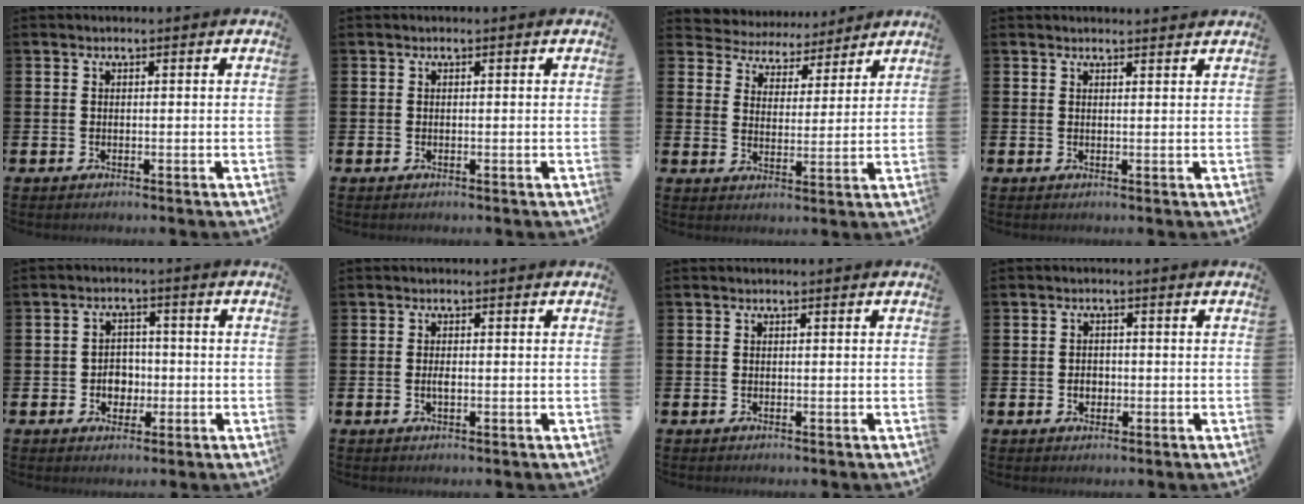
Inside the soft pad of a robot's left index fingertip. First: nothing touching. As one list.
[{"total": 0.0}, {"total": 5.0, "force": [4.5, 2.0, -0.6], "torque": [-0.018, -0.038, 0.078]}, {"total": 1.1, "force": [1.1, 0.0, 0.0], "torque": [0.008, -0.008, 0.019]}, {"total": 3.4, "force": [-0.8, 3.0, 1.5], "torque": [-0.025, 0.002, -0.022]}, {"total": 1.3, "force": [-0.2, 0.5, 1.2], "torque": [-0.018, 0.000, -0.005]}, {"total": 0.0}, {"total": 2.0, "force": [-0.4, 1.6, 1.1], "torque": [-0.010, 0.001, -0.012]}]